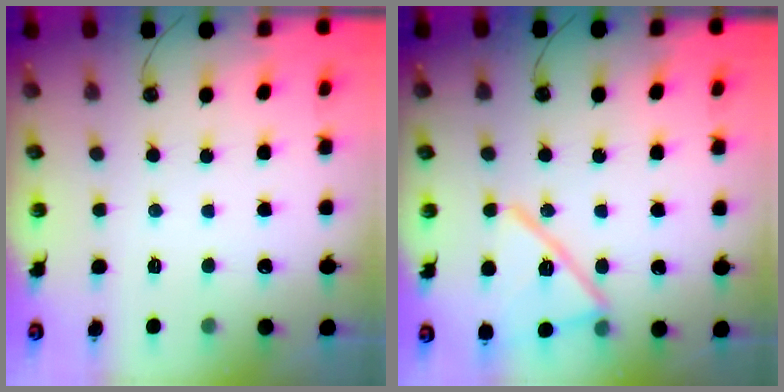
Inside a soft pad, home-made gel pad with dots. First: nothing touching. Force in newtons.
{"total": 16.1, "press": 16.1, "slide": 1.1}